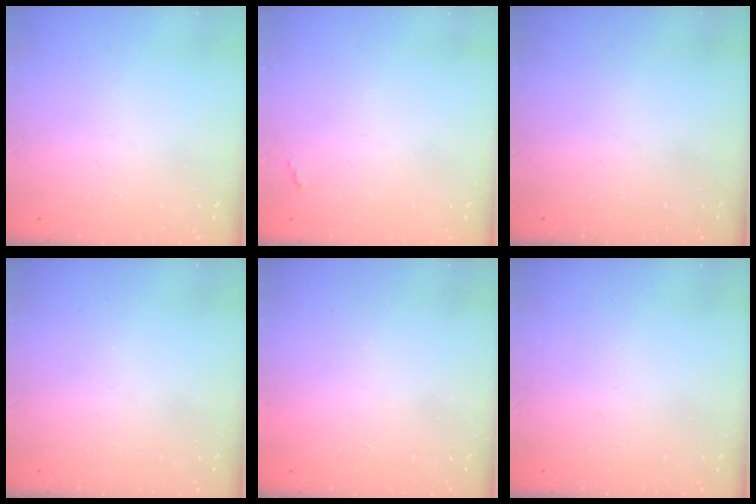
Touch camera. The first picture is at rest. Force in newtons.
{"total": 2.8, "press": 2.8, "slide": 0.4}
{"total": 0.0}
{"total": 0.0}
{"total": 1.7, "press": 1.7, "slide": 0.1}
{"total": 0.0}